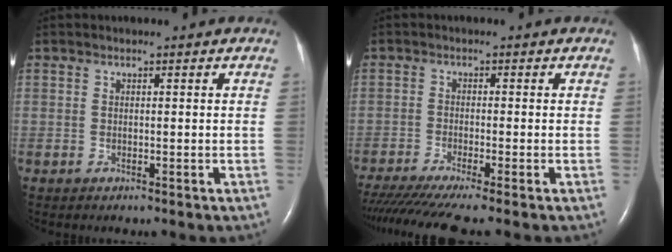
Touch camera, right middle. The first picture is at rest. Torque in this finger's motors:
{"motor_torque": [0.78, -0.79, 0.13, 0.04]}